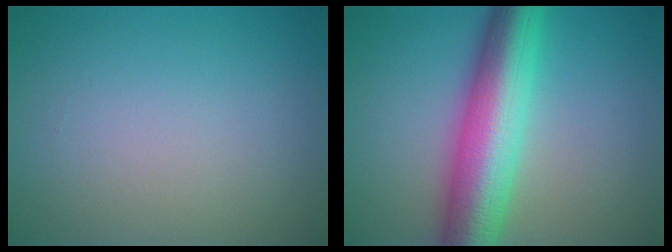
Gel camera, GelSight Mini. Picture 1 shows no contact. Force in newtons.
{"total": 9.5, "press": 9.5, "slide": 0.2}